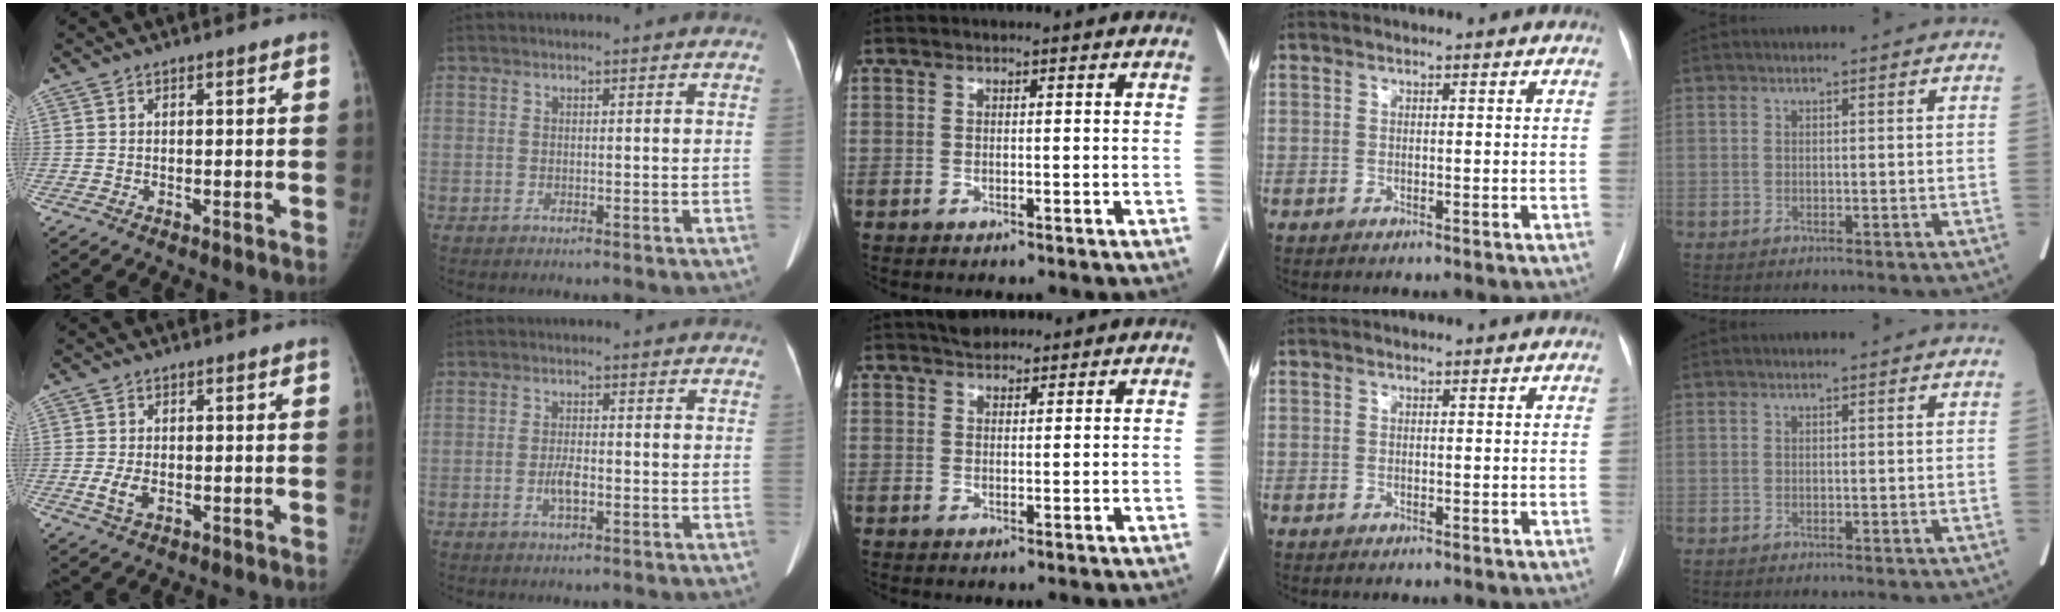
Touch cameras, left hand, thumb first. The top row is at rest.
{"thumb": {"total": 3.6, "force": [-0.8, 2.2, 2.8], "torque": [-0.057, -0.003, -0.012]}, "index": {"total": 2.8, "force": [-1.0, 0.8, 2.5], "torque": [-0.052, 0.001, -0.018]}, "middle": {"total": 2.9, "force": [2.5, 1.3, 0.8], "torque": [-0.013, 0.014, 0.038]}}